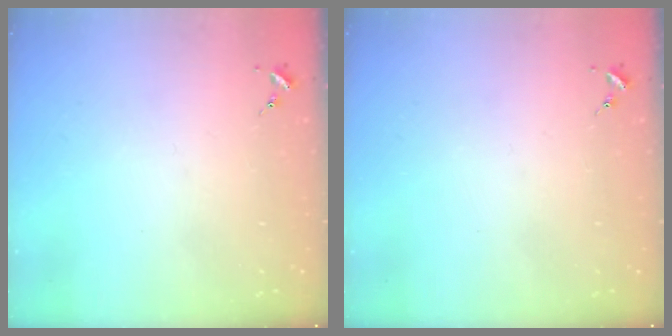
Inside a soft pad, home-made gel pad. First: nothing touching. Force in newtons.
{"total": 0.0}